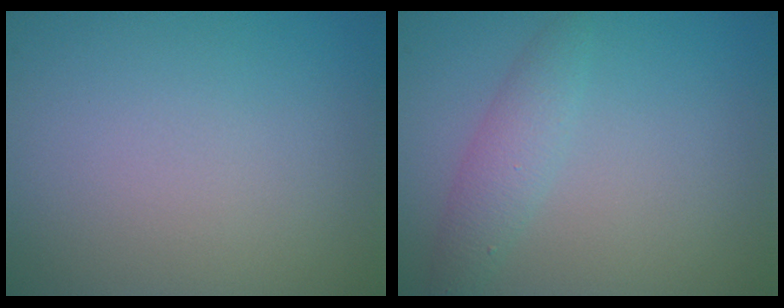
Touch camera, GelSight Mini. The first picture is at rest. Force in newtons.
{"total": 2.3, "press": 2.3, "slide": 0.1}